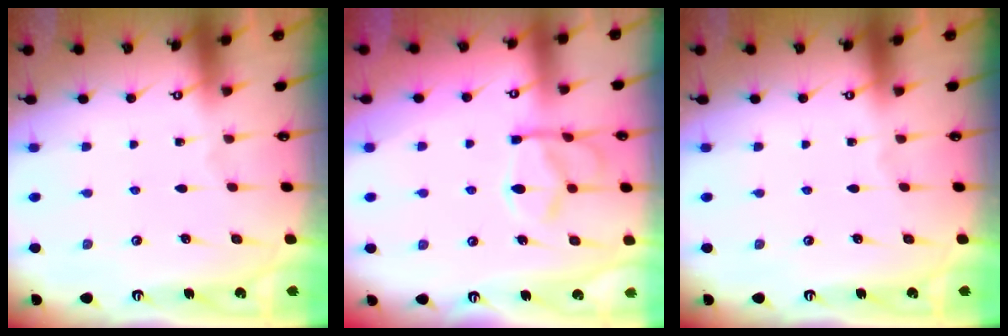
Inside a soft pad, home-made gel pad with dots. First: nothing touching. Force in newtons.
{"total": 12.6, "press": 12.5, "slide": 1.3}
{"total": 0.0}